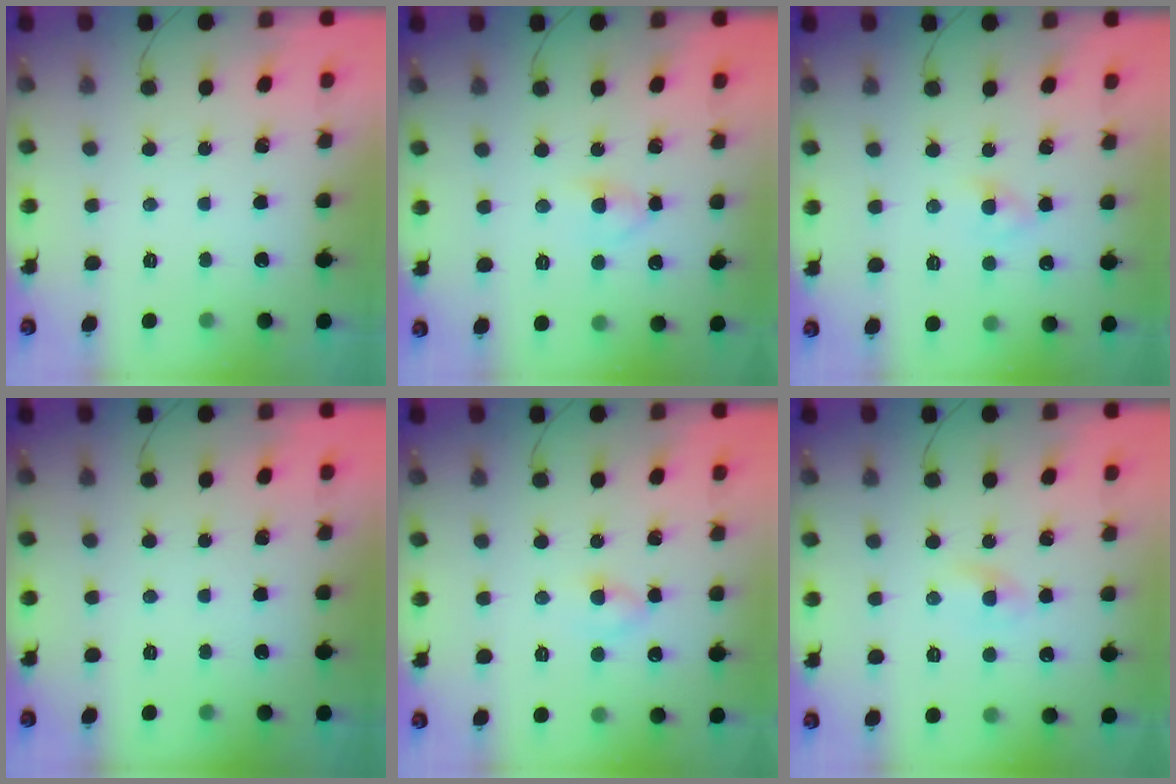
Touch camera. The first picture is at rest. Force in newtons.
{"total": 3.8, "press": 3.6, "slide": 1.3}
{"total": 1.9, "press": 1.7, "slide": 0.8}
{"total": 0.0}
{"total": 2.9, "press": 2.6, "slide": 1.3}
{"total": 1.3, "press": 1.2, "slide": 0.5}